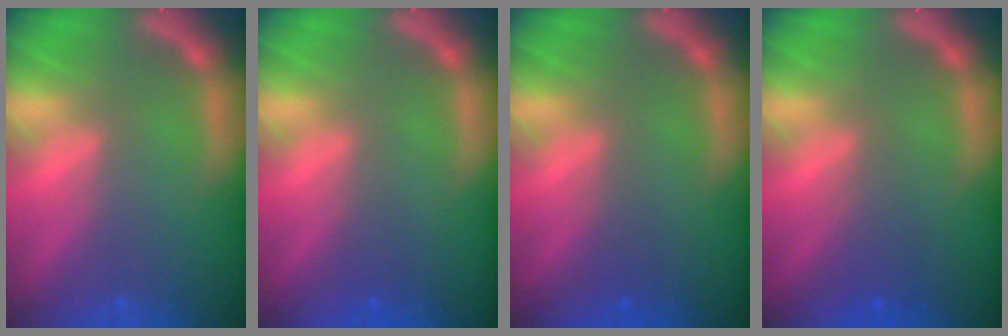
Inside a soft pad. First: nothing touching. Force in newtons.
{"total": 0.9}
{"total": 0.9}
{"total": 2.0}